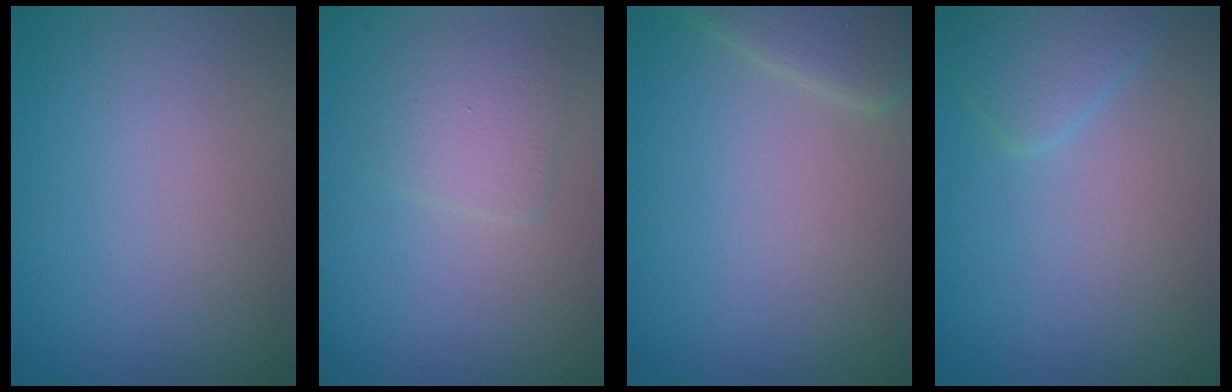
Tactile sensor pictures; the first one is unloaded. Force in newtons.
{"total": 2.3, "press": 2.3, "slide": 0.1}
{"total": 2.8, "press": 2.8, "slide": 0.2}
{"total": 2.2, "press": 2.2, "slide": 0.1}